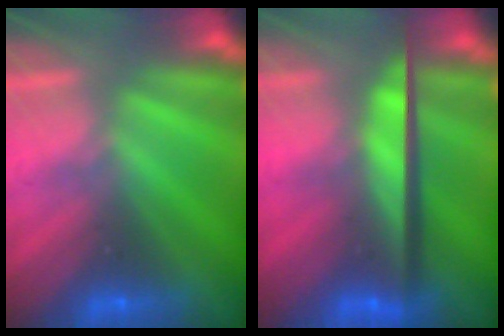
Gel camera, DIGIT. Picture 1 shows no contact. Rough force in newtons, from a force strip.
{"total": 8.8}